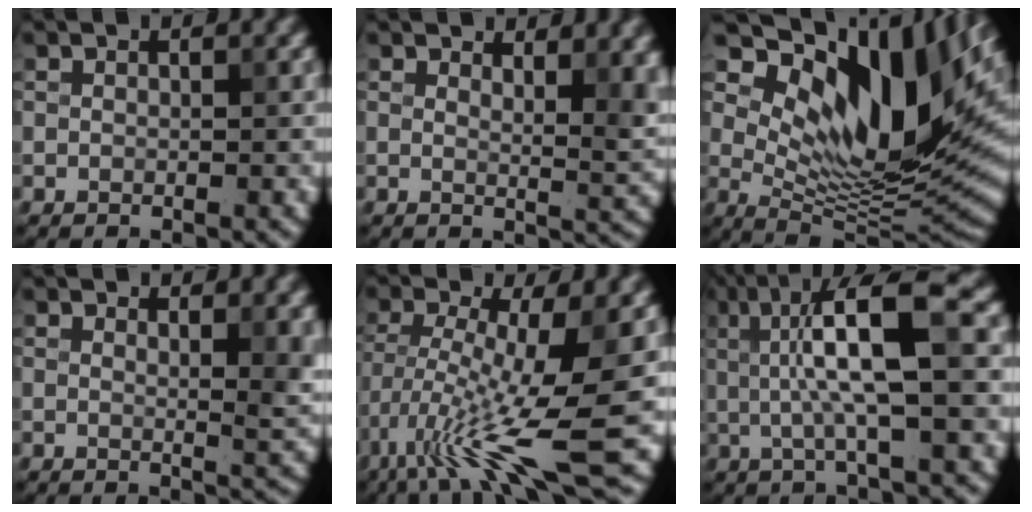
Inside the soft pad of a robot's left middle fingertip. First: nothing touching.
{"total": 5.2, "force": [3.3, 1.8, 3.6], "torque": [-0.045, 0.001, 0.060]}
{"total": 14.5, "force": [6.8, 5.8, 11.4], "torque": [-0.174, -0.002, 0.126]}
{"total": 3.3, "force": [1.7, 0.9, 2.7], "torque": [-0.026, 0.004, 0.025]}
{"total": 10.0, "force": [-4.0, 1.4, 9.1], "torque": [-0.179, -0.007, -0.075]}
{"total": 7.8, "force": [1.5, 1.3, 7.6], "torque": [-0.132, 0.013, 0.022]}